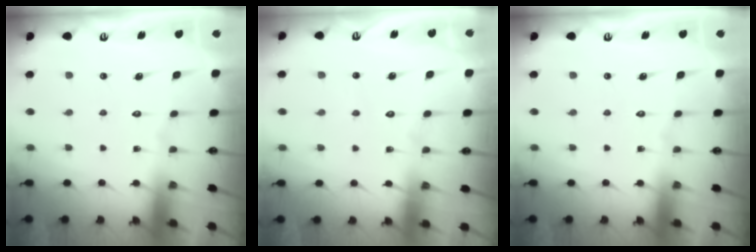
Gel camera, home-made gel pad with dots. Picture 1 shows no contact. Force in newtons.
{"total": 3.0, "press": 3.0, "slide": 0.4}
{"total": 0.0}